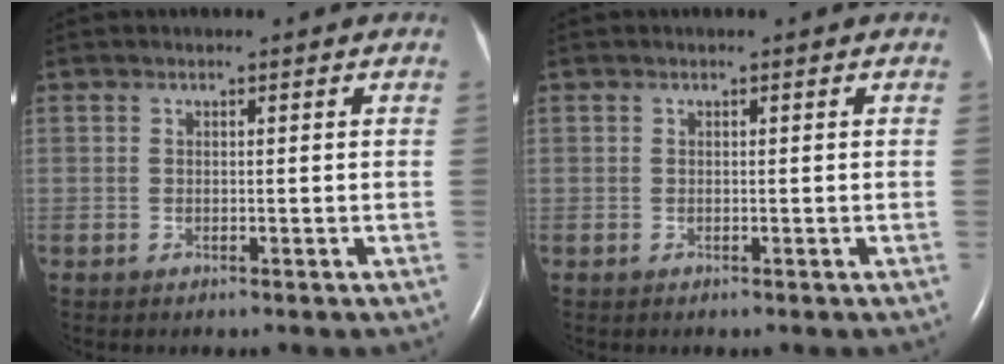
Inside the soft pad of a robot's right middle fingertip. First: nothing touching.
{"total": 0.0}